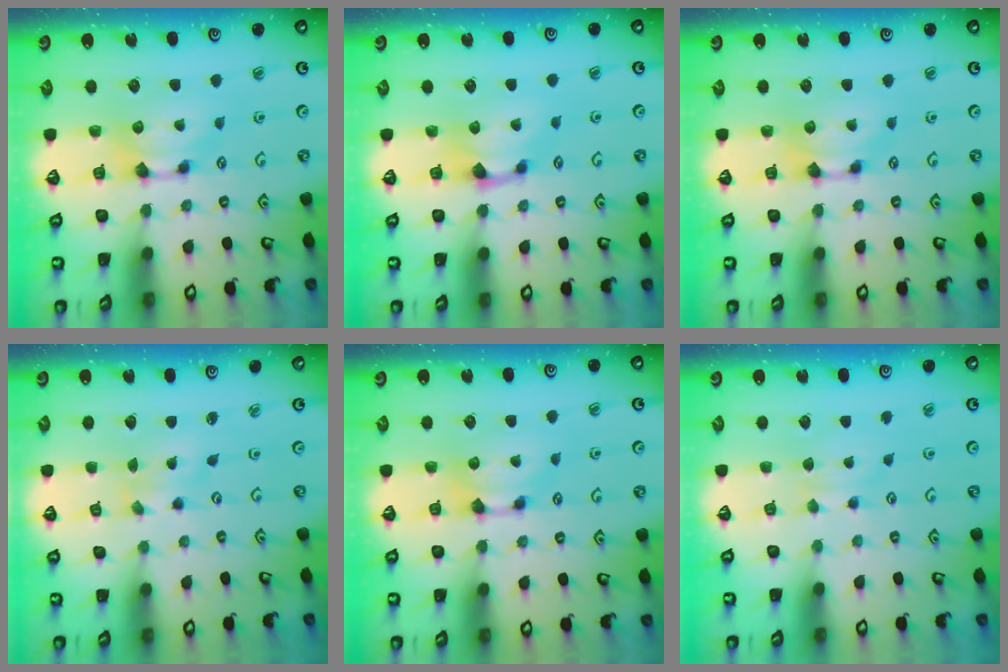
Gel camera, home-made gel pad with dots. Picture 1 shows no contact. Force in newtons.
{"total": 1.0, "press": 0.5, "slide": 0.8}
{"total": 0.0}
{"total": 3.4, "press": 3.2, "slide": 1.0}
{"total": 0.0}
{"total": 2.1, "press": 2.0, "slide": 0.4}